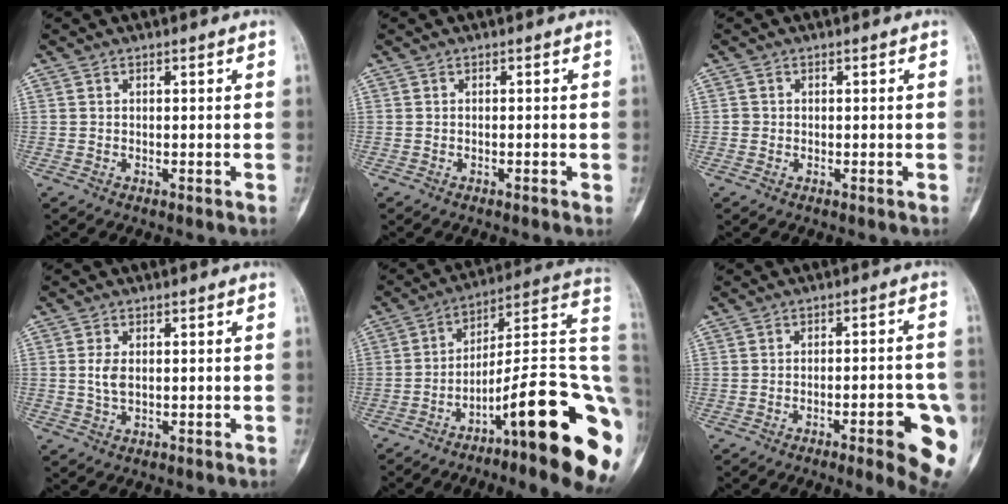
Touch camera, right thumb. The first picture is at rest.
{"total": 0.6, "force": [-0.3, 0.3, 0.5], "torque": [-0.003, 0.000, -0.007]}
{"total": 1.0, "force": [-0.2, 0.9, 0.1], "torque": [0.009, 0.006, -0.006]}
{"total": 3.1, "force": [0.1, 1.9, 2.4], "torque": [-0.047, 0.000, 0.001]}
{"total": 26.9, "force": [-9.2, 5.0, 24.7], "torque": [-0.266, 0.059, -0.134]}
{"total": 12.0, "force": [-4.9, 2.7, 10.6], "torque": [-0.112, 0.020, -0.056]}